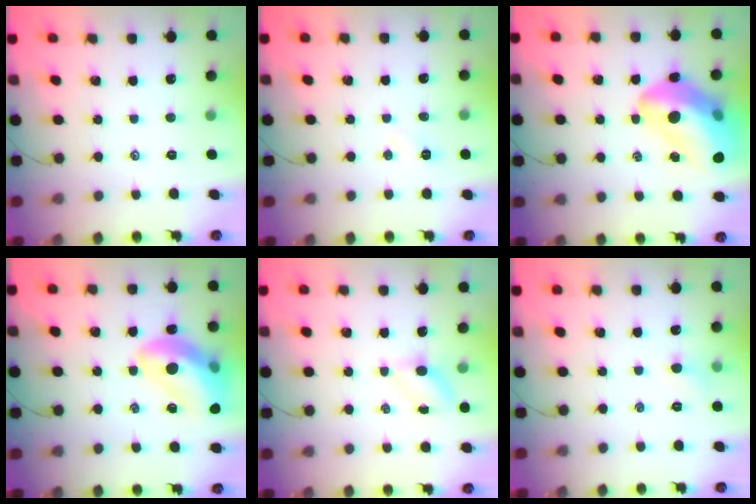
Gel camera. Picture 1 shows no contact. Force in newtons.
{"total": 2.4, "press": 2.3, "slide": 0.8}
{"total": 22.6, "press": 22.0, "slide": 5.3}
{"total": 16.7, "press": 16.4, "slide": 3.1}
{"total": 3.8, "press": 3.6, "slide": 1.3}
{"total": 4.5, "press": 4.2, "slide": 1.5}